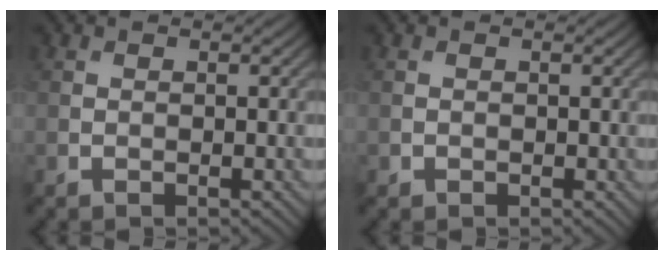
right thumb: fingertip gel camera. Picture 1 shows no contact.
{"total": 0.0}